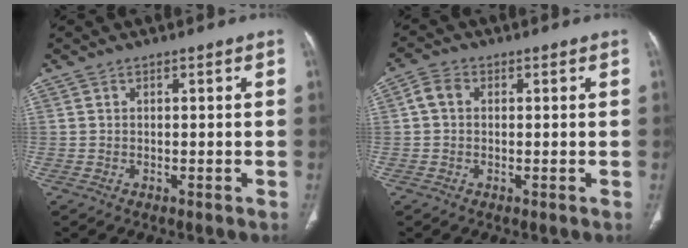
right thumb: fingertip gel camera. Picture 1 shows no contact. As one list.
[{"total": 3.2, "force": [0.3, 2.4, 2.0], "torque": [-0.038, 0.012, 0.003]}]